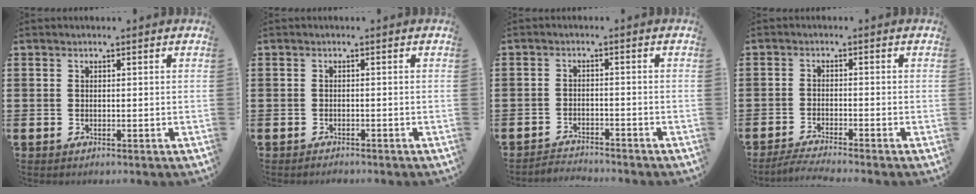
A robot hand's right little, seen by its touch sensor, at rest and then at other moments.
{"total": 0.7, "force": [-0.7, 0.1, 0.0], "torque": [-0.003, -0.002, -0.015]}
{"total": 2.4, "force": [-2.4, 0.0, -0.3], "torque": [-0.003, 0.003, -0.054]}
{"total": 2.2, "force": [-2.0, -0.2, 0.9], "torque": [-0.015, 0.002, -0.038]}